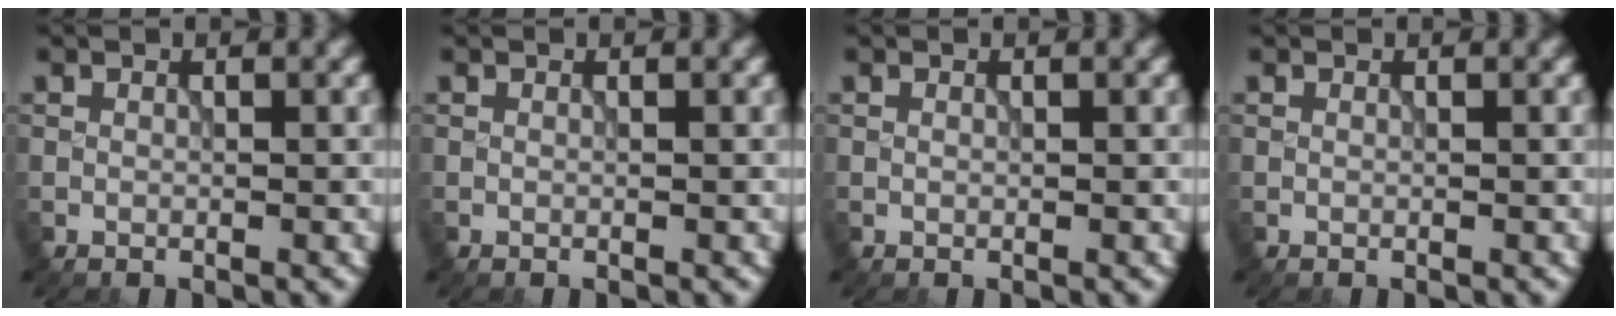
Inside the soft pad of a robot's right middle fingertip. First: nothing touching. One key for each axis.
{"total": 0.0}
{"total": 0.0}
{"total": 0.0}